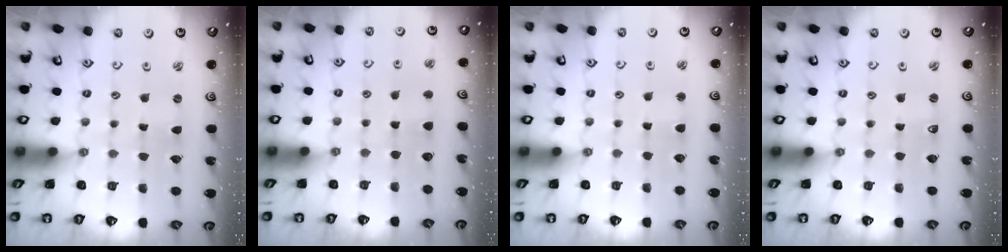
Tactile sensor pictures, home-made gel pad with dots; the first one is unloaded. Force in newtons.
{"total": 2.9, "press": 2.9, "slide": 0.4}
{"total": 2.2, "press": 2.2, "slide": 0.3}
{"total": 0.8, "press": 0.7, "slide": 0.2}